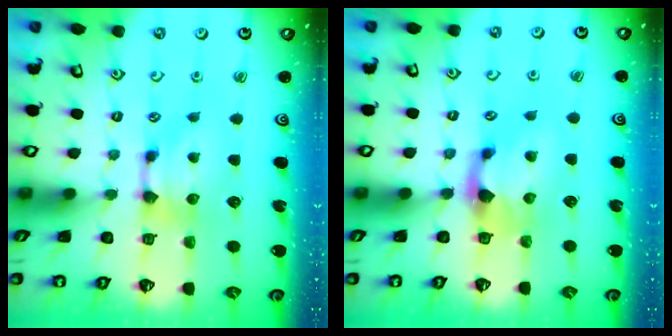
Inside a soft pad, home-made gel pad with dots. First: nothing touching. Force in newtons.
{"total": 1.6, "press": 1.2, "slide": 1.1}